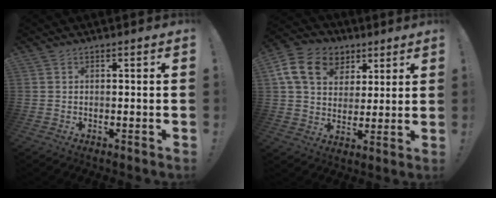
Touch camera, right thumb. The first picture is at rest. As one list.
[{"total": 16.5, "force": [6.7, 12.3, 8.6], "torque": [-0.134, -0.018, 0.133]}]